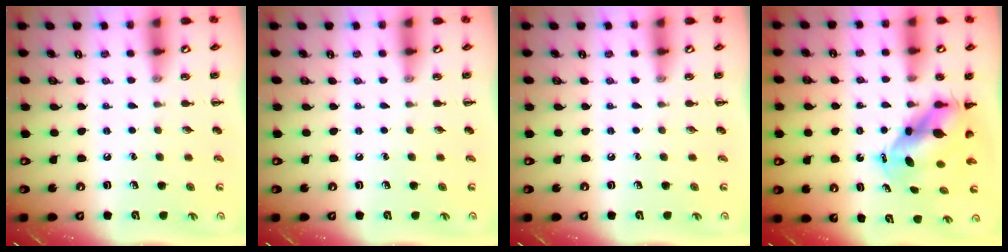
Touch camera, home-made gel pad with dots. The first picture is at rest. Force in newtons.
{"total": 0.0}
{"total": 0.0}
{"total": 6.8, "press": 6.6, "slide": 1.6}